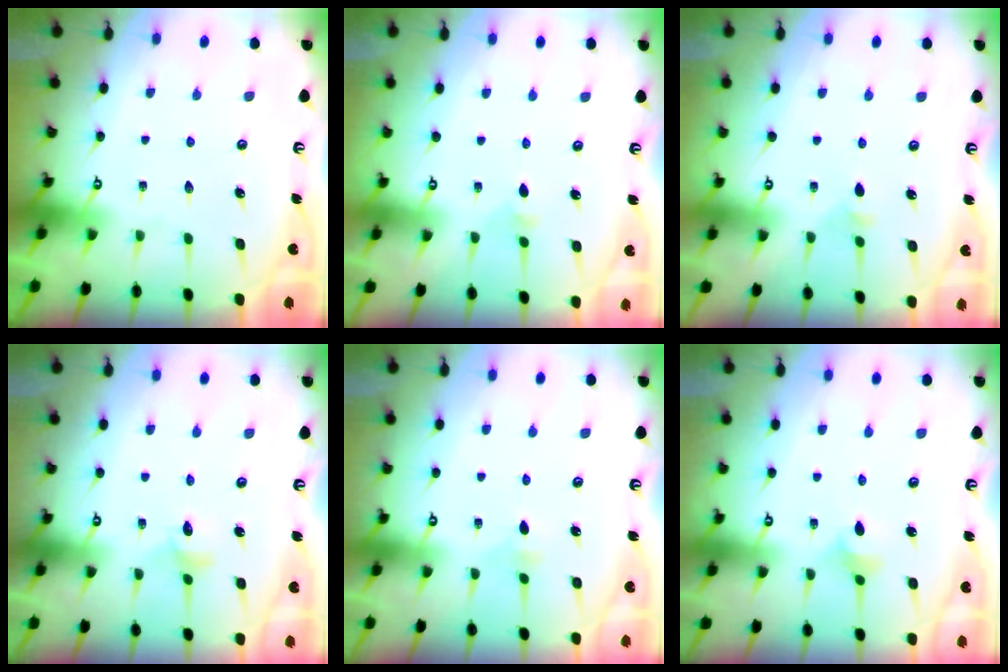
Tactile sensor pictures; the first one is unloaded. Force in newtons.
{"total": 2.9, "press": 2.8, "slide": 0.8}
{"total": 3.3, "press": 3.2, "slide": 0.7}
{"total": 3.4, "press": 3.4, "slide": 0.3}
{"total": 2.4, "press": 2.3, "slide": 0.7}
{"total": 3.2, "press": 3.1, "slide": 0.6}